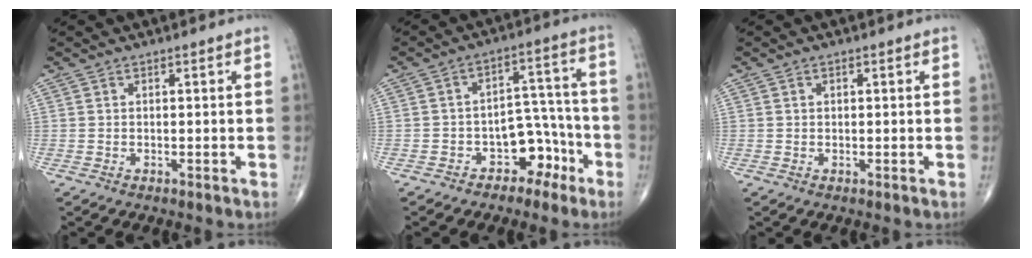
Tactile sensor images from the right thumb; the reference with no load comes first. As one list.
[{"total": 8.3, "force": [-4.5, 5.8, 4.0], "torque": [-0.014, 0.061, -0.067]}, {"total": 0.6, "force": [0.2, 0.4, 0.3], "torque": [-0.003, 0.000, 0.003]}]